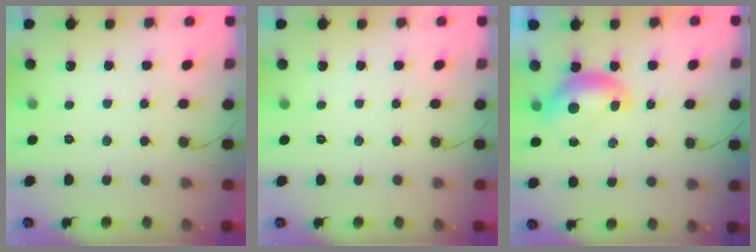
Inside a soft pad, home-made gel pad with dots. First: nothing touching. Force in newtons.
{"total": 0.0}
{"total": 7.6, "press": 7.5, "slide": 1.2}